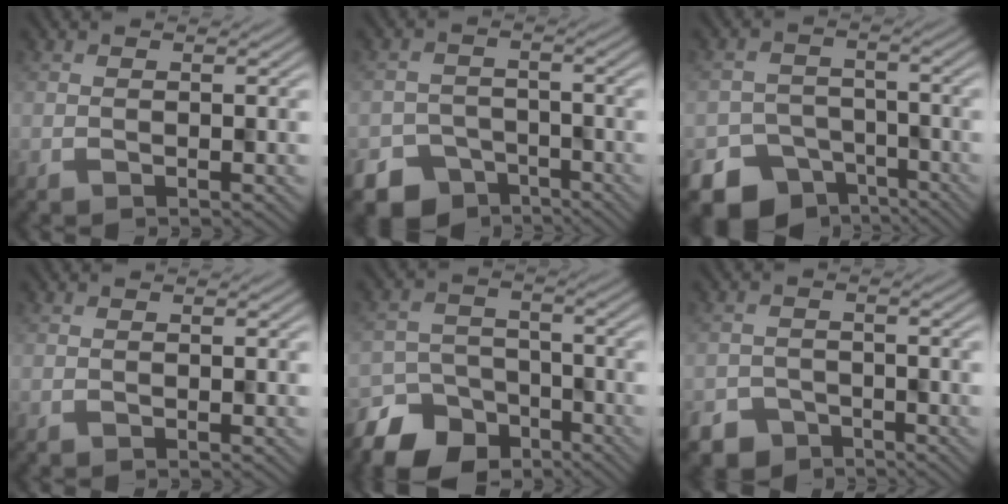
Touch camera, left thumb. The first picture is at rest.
{"total": 8.0, "force": [-6.3, 4.8, 1.1], "torque": [-0.007, -0.017, -0.082]}
{"total": 10.1, "force": [-7.5, 6.5, 2.0], "torque": [-0.029, -0.019, -0.093]}
{"total": 0.0}
{"total": 10.6, "force": [-8.1, 6.3, 2.9], "torque": [-0.057, -0.018, -0.118]}
{"total": 4.5, "force": [-3.7, 2.5, 0.2], "torque": [0.002, -0.004, -0.057]}